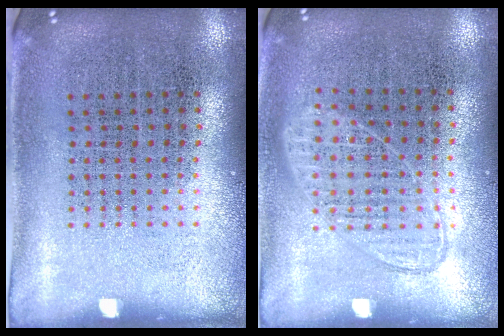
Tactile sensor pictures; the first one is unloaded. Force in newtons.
{"total": 1.0, "press": 0.9, "slide": 0.3}